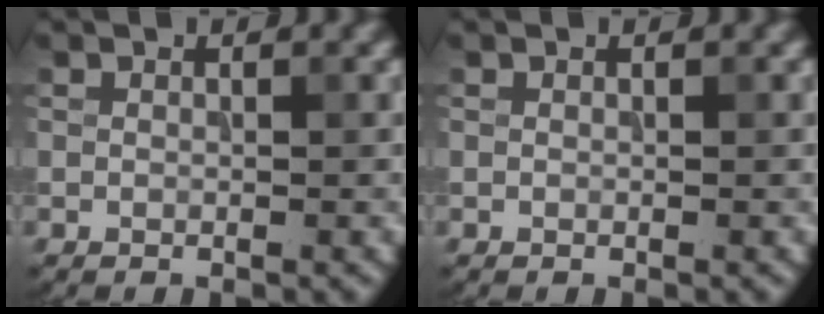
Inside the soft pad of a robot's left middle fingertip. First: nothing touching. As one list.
[{"total": 0.0}]